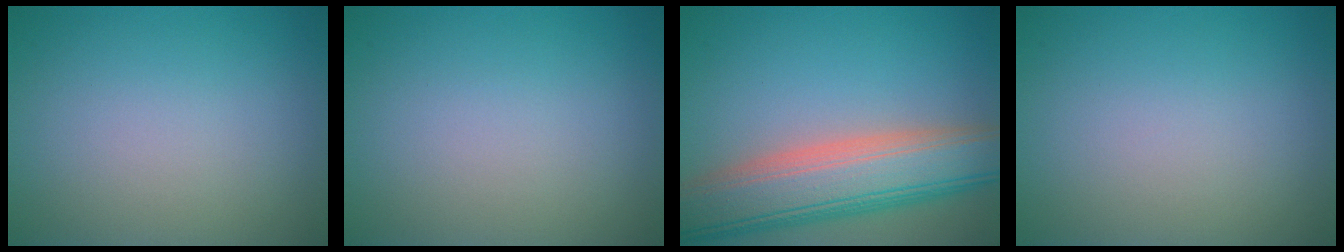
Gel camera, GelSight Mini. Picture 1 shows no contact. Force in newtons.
{"total": 0.0}
{"total": 9.6, "press": 9.6, "slide": 0.8}
{"total": 0.0}